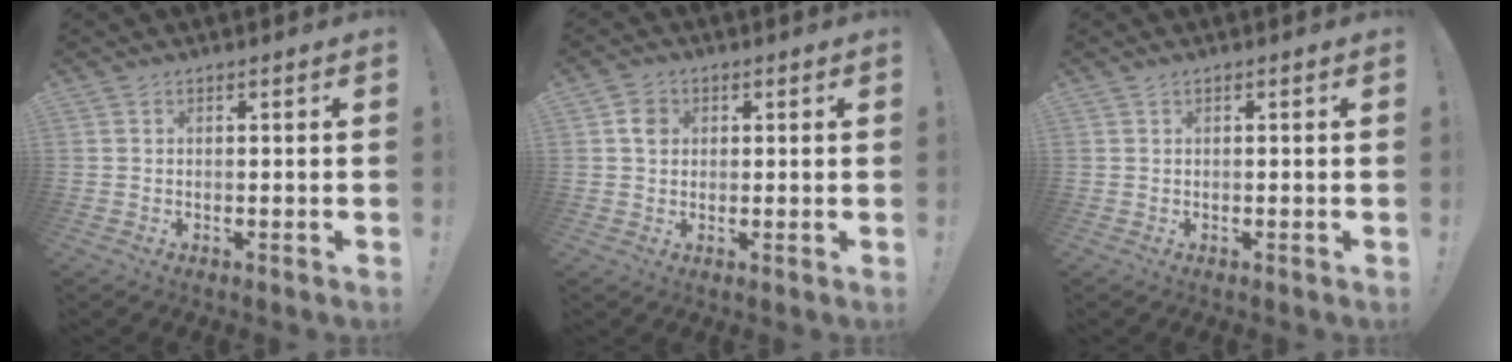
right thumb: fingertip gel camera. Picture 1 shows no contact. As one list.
[{"total": 4.1, "force": [1.1, 3.6, 1.5], "torque": [-0.020, 0.005, 0.019]}, {"total": 0.0}]